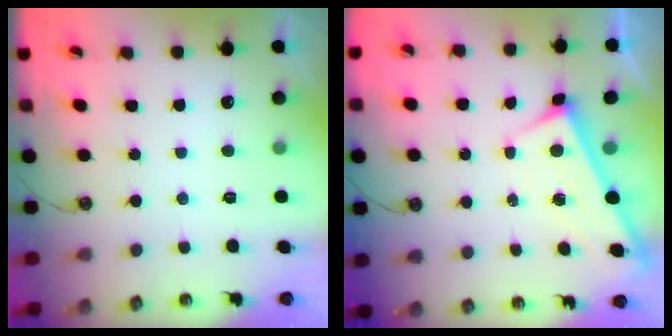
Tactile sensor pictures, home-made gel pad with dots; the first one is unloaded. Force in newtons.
{"total": 3.0, "press": 3.0, "slide": 0.2}